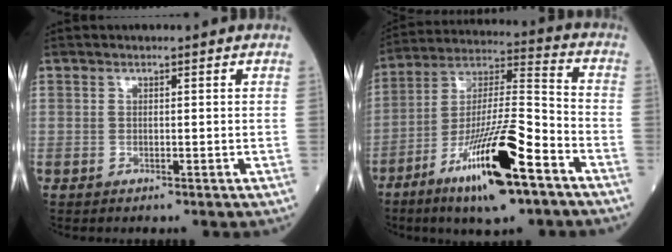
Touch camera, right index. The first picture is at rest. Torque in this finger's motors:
{"motor_torque": [2.14, 0.00, 1.06, 0.21]}